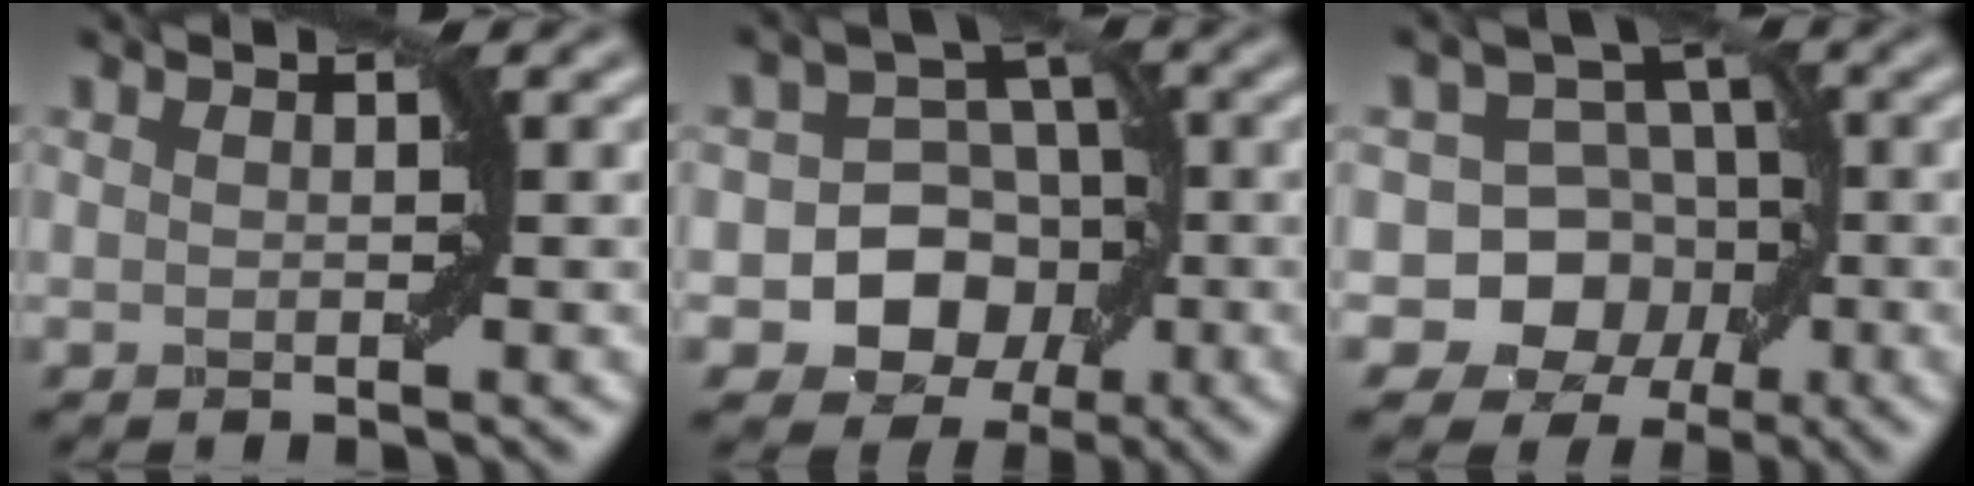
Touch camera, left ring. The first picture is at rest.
{"total": 6.9, "force": [-2.1, 6.0, 2.7], "torque": [-0.015, 0.014, -0.065]}
{"total": 8.6, "force": [-2.6, 7.8, 2.4], "torque": [-0.020, 0.021, -0.066]}